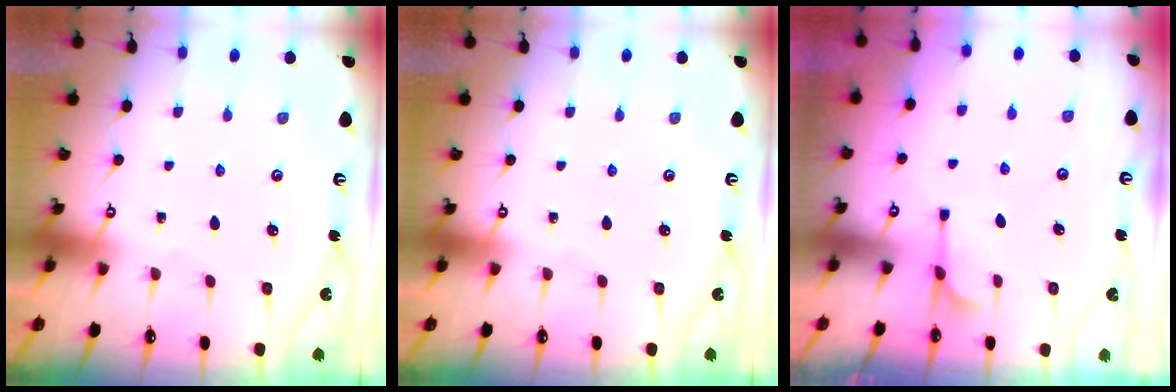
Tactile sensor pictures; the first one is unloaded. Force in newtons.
{"total": 0.0}
{"total": 2.5, "press": 2.1, "slide": 1.2}